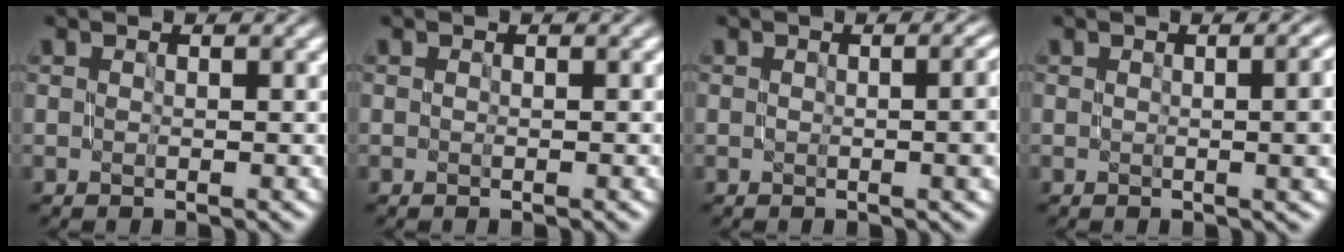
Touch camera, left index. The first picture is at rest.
{"total": 0.0}
{"total": 3.6, "force": [-0.1, 1.5, 3.3], "torque": [-0.034, -0.003, 0.002]}
{"total": 5.2, "force": [0.3, 2.2, 4.7], "torque": [-0.032, 0.004, 0.006]}